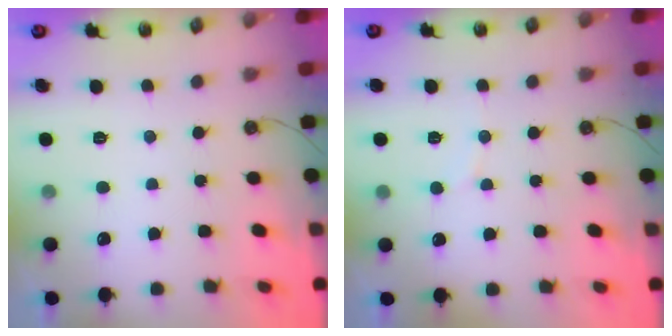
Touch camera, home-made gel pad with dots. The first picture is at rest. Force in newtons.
{"total": 6.0, "press": 6.0, "slide": 0.4}